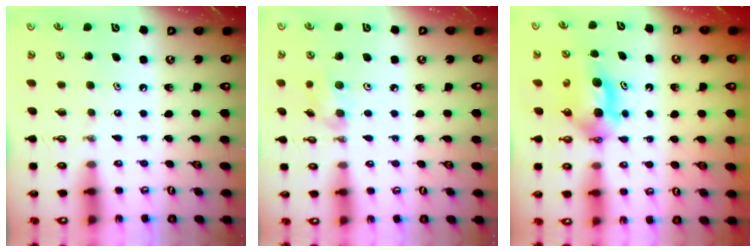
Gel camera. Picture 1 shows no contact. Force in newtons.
{"total": 5.7, "press": 5.5, "slide": 1.6}
{"total": 5.8, "press": 5.6, "slide": 1.5}